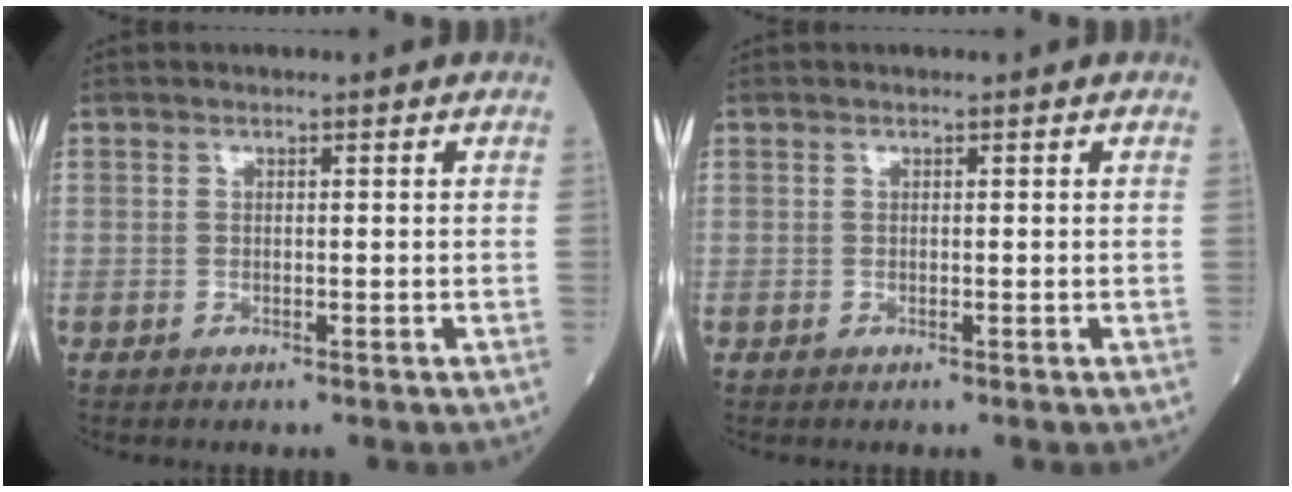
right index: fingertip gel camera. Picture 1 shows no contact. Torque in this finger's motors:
{"motor_torque": [0.28, 0.01, 0.04, 0.01]}